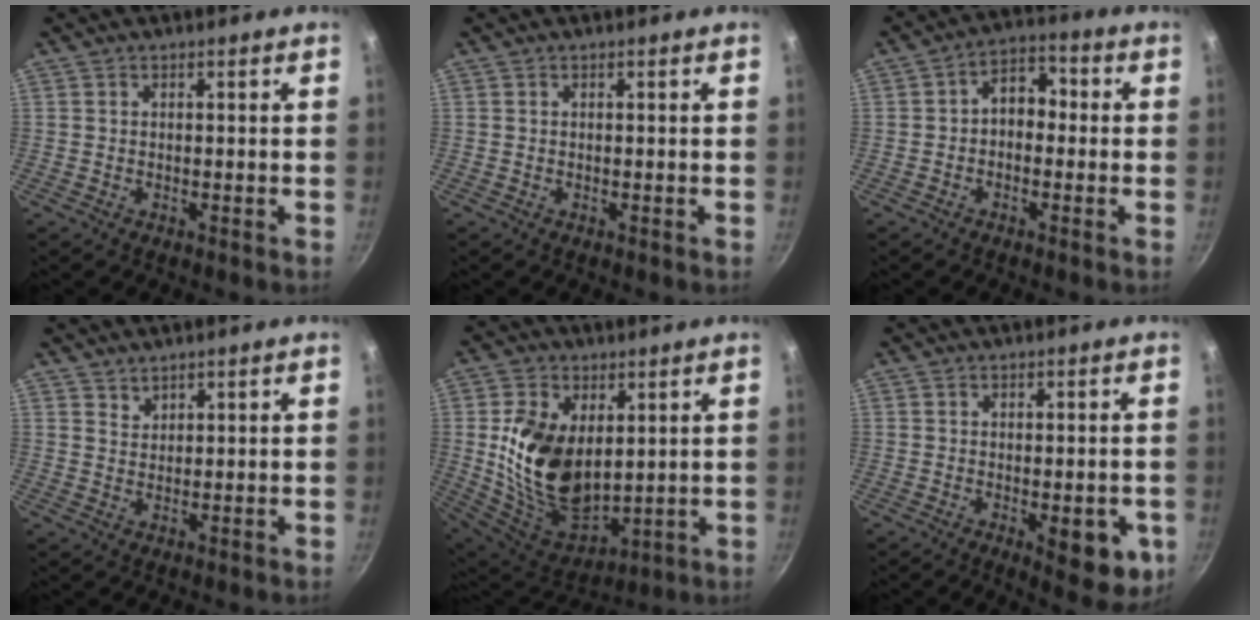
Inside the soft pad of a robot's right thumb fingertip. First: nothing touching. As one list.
[{"total": 0.0}, {"total": 6.6, "force": [-0.3, 4.6, 4.7], "torque": [-0.047, 0.027, -0.020]}, {"total": 1.7, "force": [1.6, 0.7, 0.2], "torque": [0.010, -0.014, 0.028]}, {"total": 18.8, "force": [2.6, 11.5, 14.6], "torque": [-0.248, -0.023, 0.071]}, {"total": 9.3, "force": [-2.8, 3.7, 8.0], "torque": [-0.078, -0.006, -0.027]}]